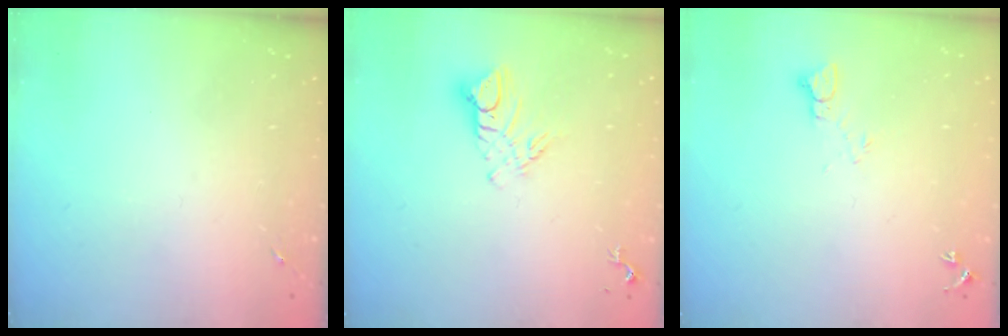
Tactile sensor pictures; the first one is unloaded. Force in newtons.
{"total": 8.7, "press": 8.6, "slide": 0.9}
{"total": 4.4, "press": 4.3, "slide": 0.4}